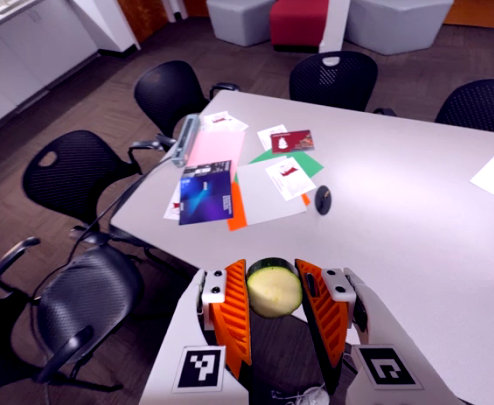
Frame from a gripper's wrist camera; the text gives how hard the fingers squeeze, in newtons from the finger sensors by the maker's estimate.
{"total": 10.8, "left": 10.6, "right": 11.0}